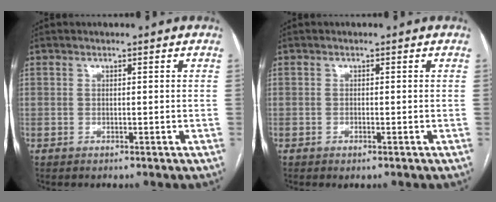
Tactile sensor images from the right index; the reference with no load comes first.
{"total": 0.7, "force": [-0.4, 0.1, 0.6], "torque": [-0.008, -0.001, -0.005]}